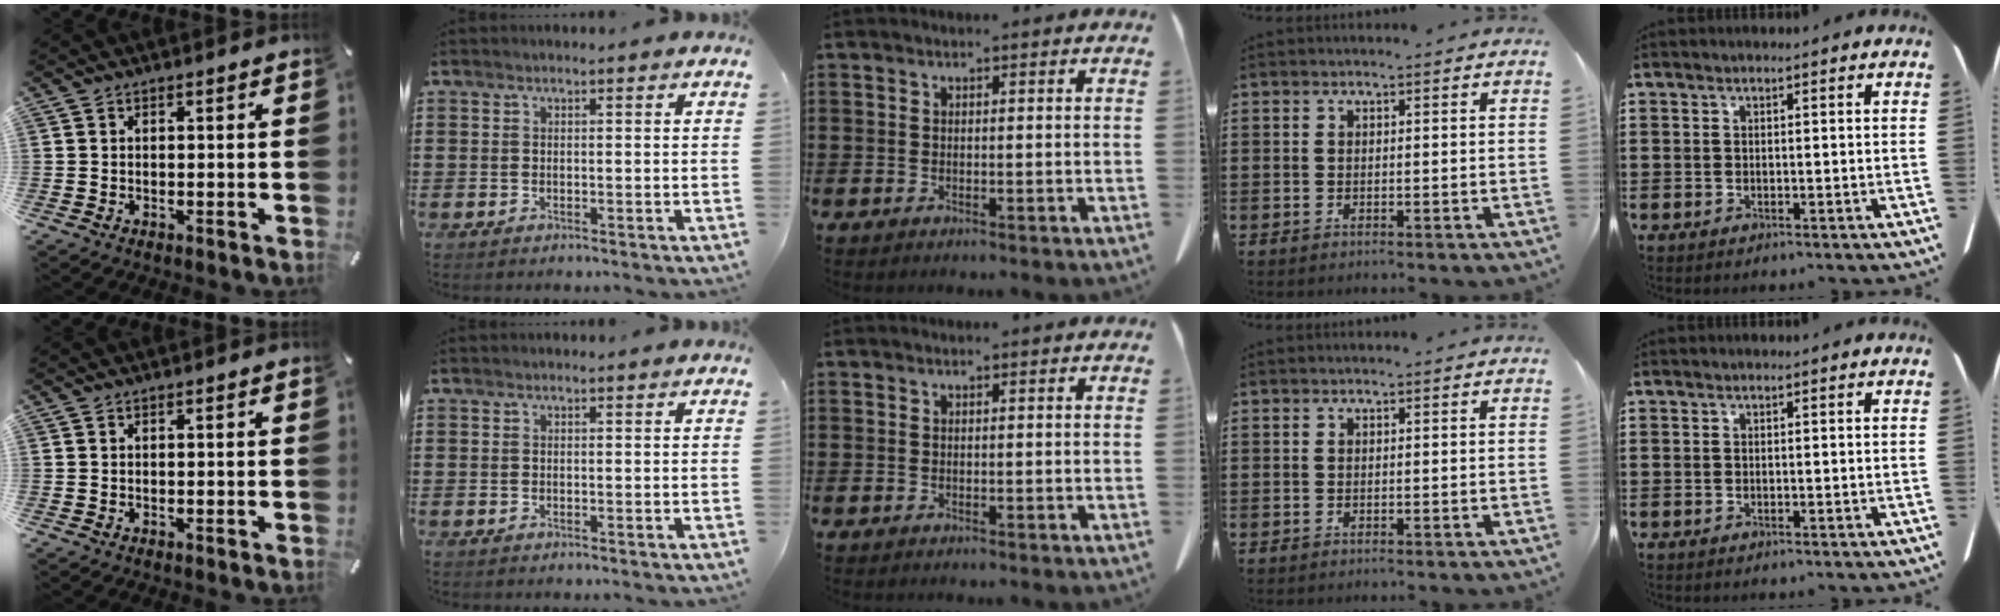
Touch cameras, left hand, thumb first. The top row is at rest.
{}